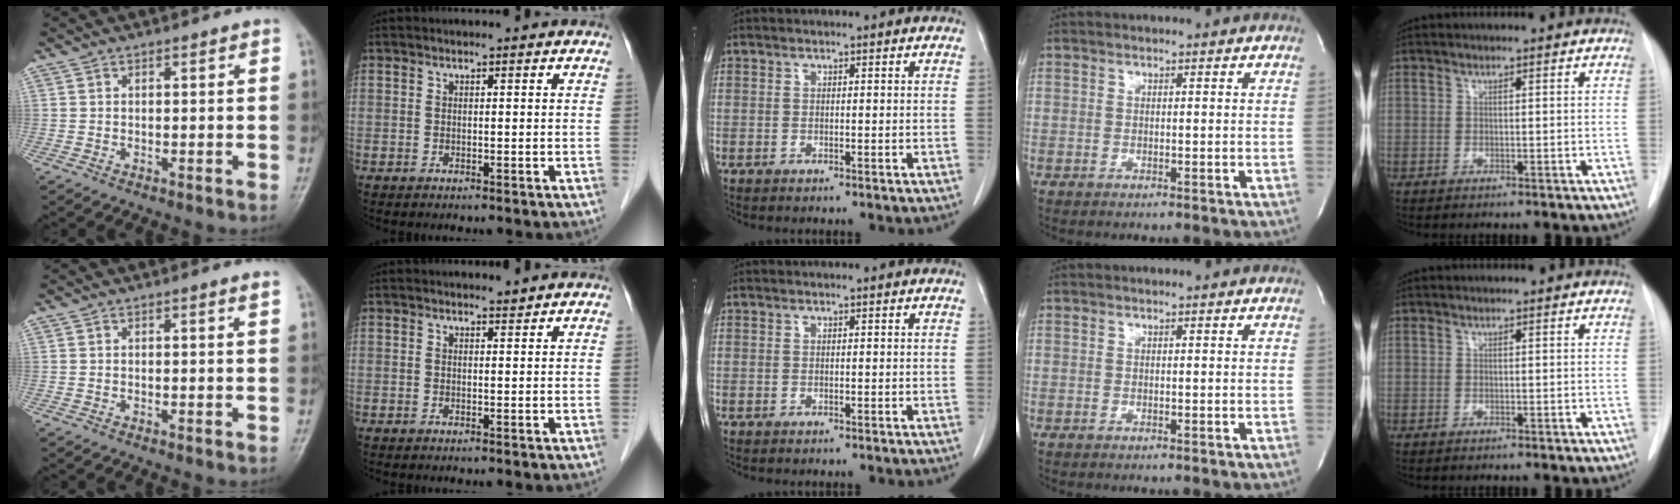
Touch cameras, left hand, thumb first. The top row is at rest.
{"thumb": {"total": 0.6, "force": [0.3, -0.1, 0.5], "torque": [-0.013, -0.002, 0.005]}, "index": {"total": 0.6, "force": [0.6, 0.0, -0.1], "torque": [-0.008, -0.007, 0.009]}}